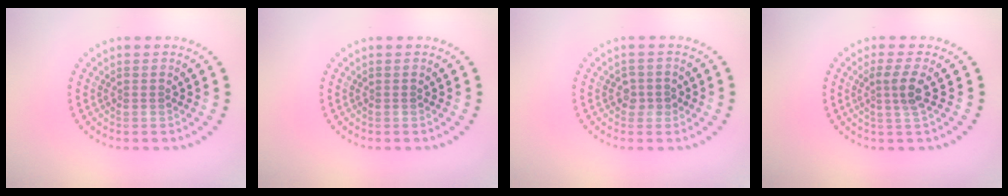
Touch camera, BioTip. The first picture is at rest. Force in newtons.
{"total": 0.0}
{"total": 1.3, "press": 1.2, "slide": 0.6}
{"total": 2.3, "press": 1.8, "slide": 1.5}